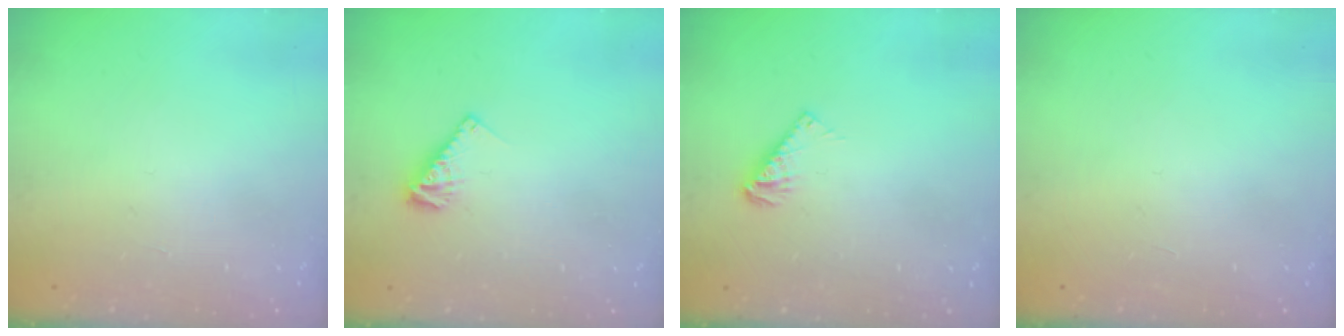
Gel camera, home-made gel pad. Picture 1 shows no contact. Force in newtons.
{"total": 7.2, "press": 7.2, "slide": 0.6}
{"total": 5.3, "press": 5.3, "slide": 0.4}
{"total": 0.0}